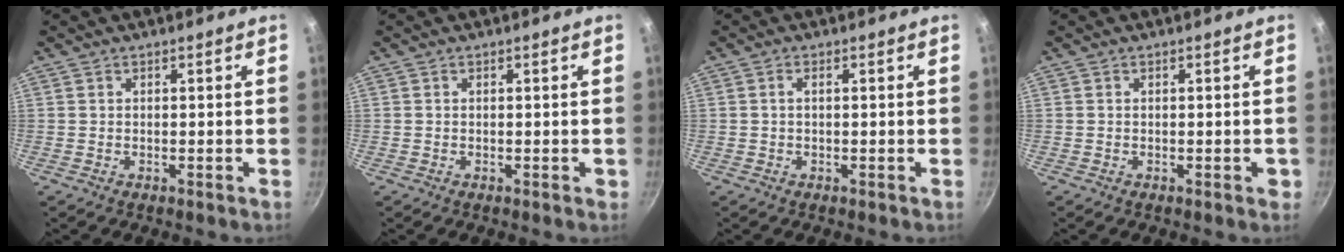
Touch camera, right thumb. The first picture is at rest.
{"total": 0.6, "force": [0.0, 0.3, 0.5], "torque": [-0.002, 0.002, 0.000]}
{"total": 1.1, "force": [0.1, 0.4, 1.0], "torque": [-0.025, 0.006, 0.001]}
{"total": 1.5, "force": [-0.4, 0.7, 1.2], "torque": [-0.007, 0.003, -0.006]}